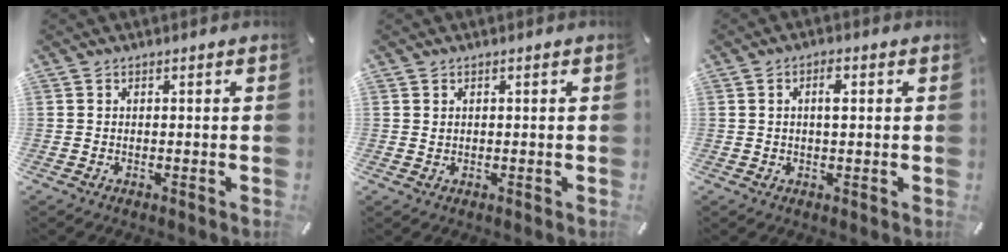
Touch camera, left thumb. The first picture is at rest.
{"total": 0.7, "force": [0.2, 0.6, 0.2], "torque": [-0.004, 0.001, 0.005]}
{"total": 3.3, "force": [0.8, 1.4, 2.8], "torque": [-0.043, 0.001, 0.008]}